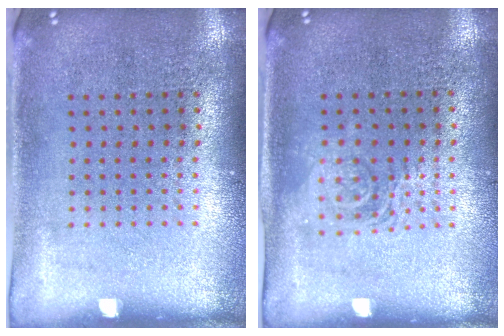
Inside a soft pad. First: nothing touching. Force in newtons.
{"total": 1.3, "press": 1.2, "slide": 0.5}